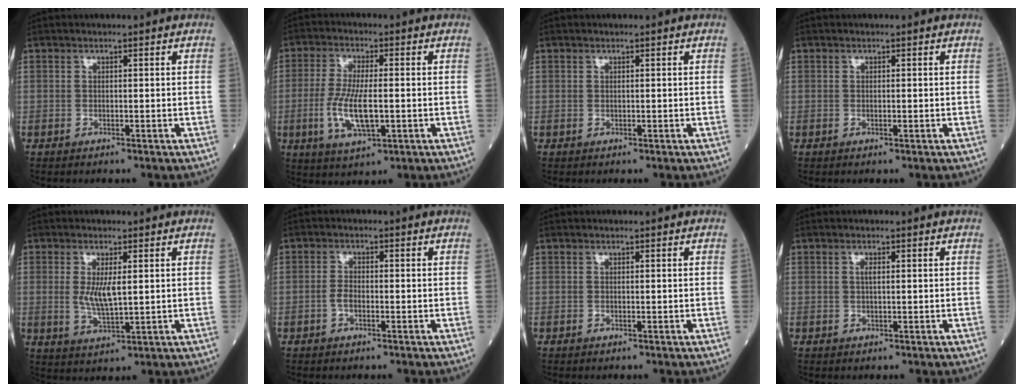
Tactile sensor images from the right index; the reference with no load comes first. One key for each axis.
{"total": 8.3, "fx": -1.5, "fy": 2.2, "fz": 7.8, "tx": -0.165, "ty": -0.008, "tz": -0.027}
{"total": 0.0}
{"total": 0.0}
{"total": 4.9, "fx": 0.7, "fy": 1.2, "fz": 4.7, "tx": -0.093, "ty": -0.008, "tz": 0.016}
{"total": 1.8, "fx": -0.7, "fy": 0.9, "fz": 1.5, "tx": -0.026, "ty": 0.005, "tz": -0.011}
{"total": 0.0}
{"total": 0.9, "fx": 0.1, "fy": 0.2, "fz": 0.9, "tx": -0.019, "ty": 0.002, "tz": 0.001}